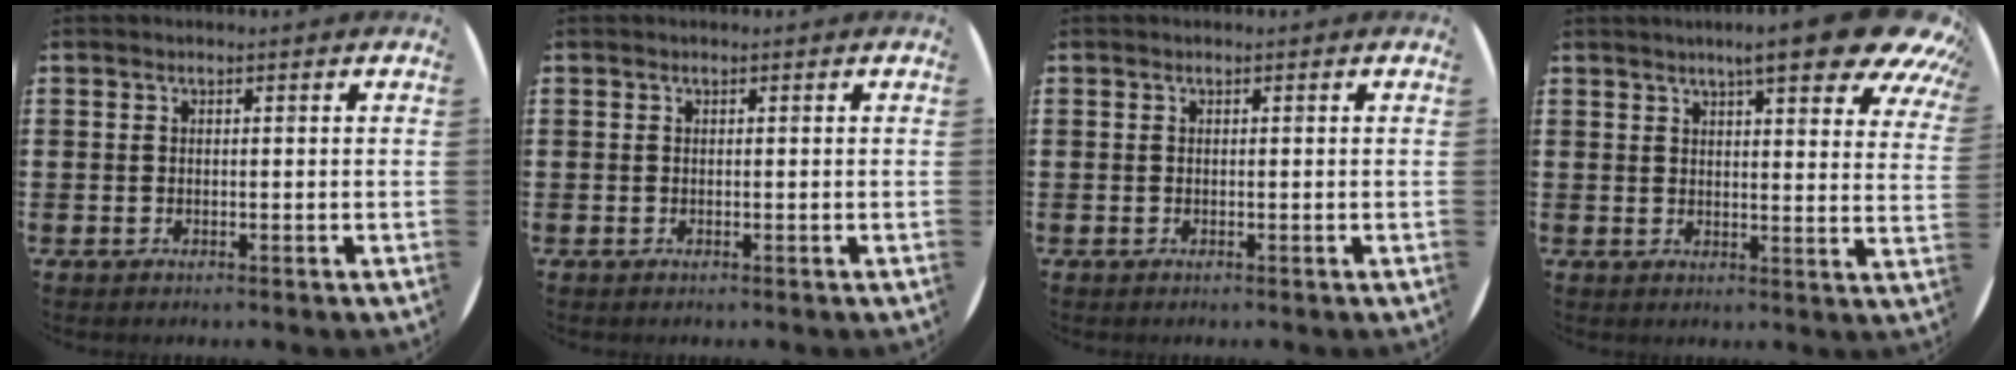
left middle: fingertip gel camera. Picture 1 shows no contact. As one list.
[{"total": 0.0}, {"total": 0.0}, {"total": 11.3, "force": [8.5, 2.1, 7.2], "torque": [-0.108, -0.028, 0.139]}]